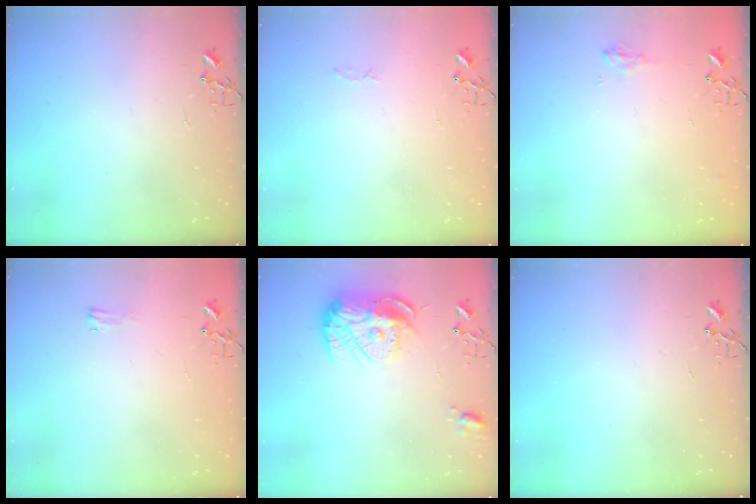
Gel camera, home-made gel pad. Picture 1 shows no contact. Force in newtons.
{"total": 2.8, "press": 2.8, "slide": 0.4}
{"total": 7.7, "press": 7.7, "slide": 0.9}
{"total": 4.1, "press": 4.1, "slide": 0.6}
{"total": 14.9, "press": 14.9, "slide": 1.4}
{"total": 0.0}